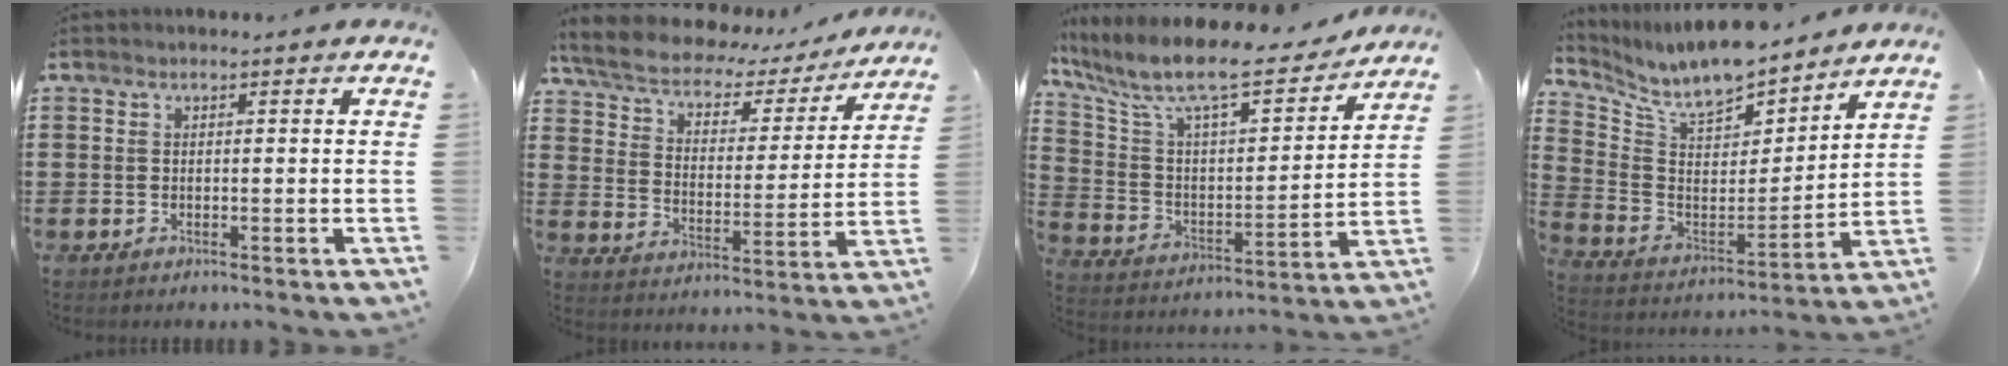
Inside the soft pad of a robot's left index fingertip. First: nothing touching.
{"total": 6.7, "force": [5.7, 2.1, 2.7], "torque": [-0.080, -0.037, 0.097]}
{"total": 11.1, "force": [9.2, 1.7, 6.0], "torque": [-0.149, -0.067, 0.152]}
{"total": 9.4, "force": [8.5, 2.4, 3.1], "torque": [-0.104, -0.060, 0.149]}